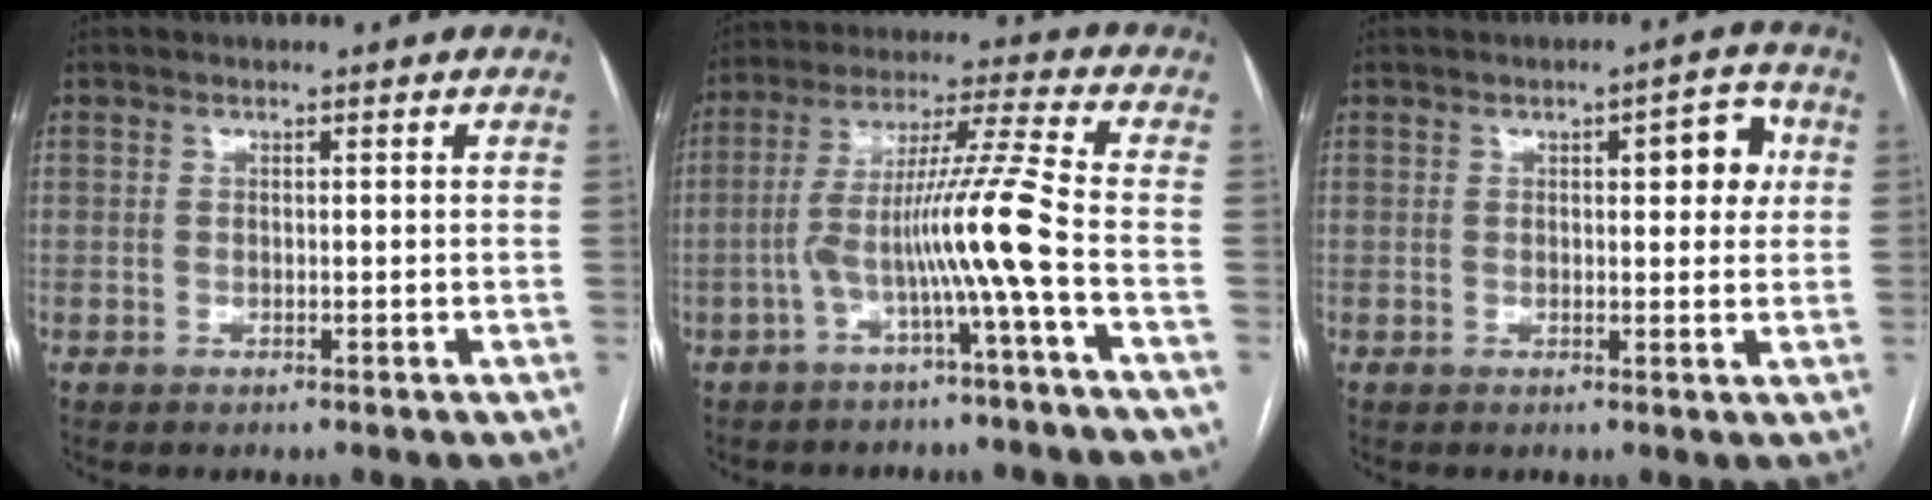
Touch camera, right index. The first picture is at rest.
{"total": 10.1, "force": [-3.3, -2.1, 9.2], "torque": [-0.177, 0.020, -0.063]}
{"total": 5.2, "force": [1.4, 1.8, 4.7], "torque": [-0.057, 0.012, 0.015]}